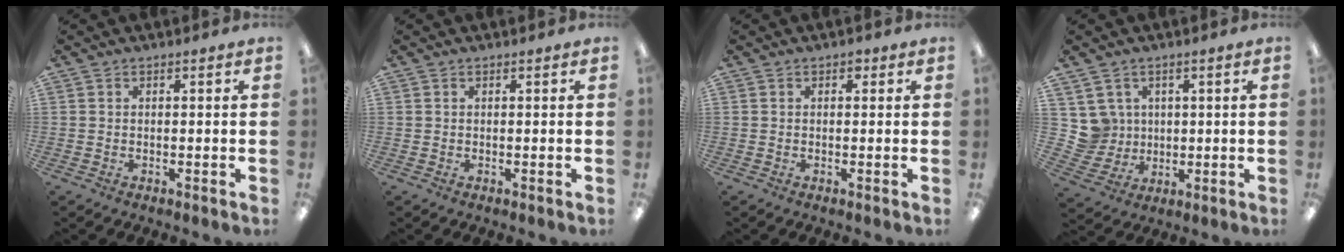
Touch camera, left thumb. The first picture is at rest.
{"total": 0.0}
{"total": 1.0, "force": [0.5, 0.7, 0.5], "torque": [-0.003, 0.001, 0.006]}
{"total": 6.9, "force": [2.6, 6.4, 0.1], "torque": [-0.011, -0.006, 0.056]}